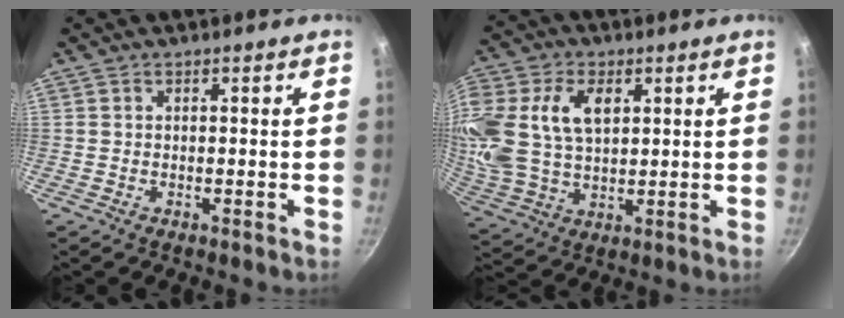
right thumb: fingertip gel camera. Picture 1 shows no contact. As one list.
[{"total": 19.4, "force": [5.4, 13.0, 13.4], "torque": [-0.302, 0.004, 0.106]}]